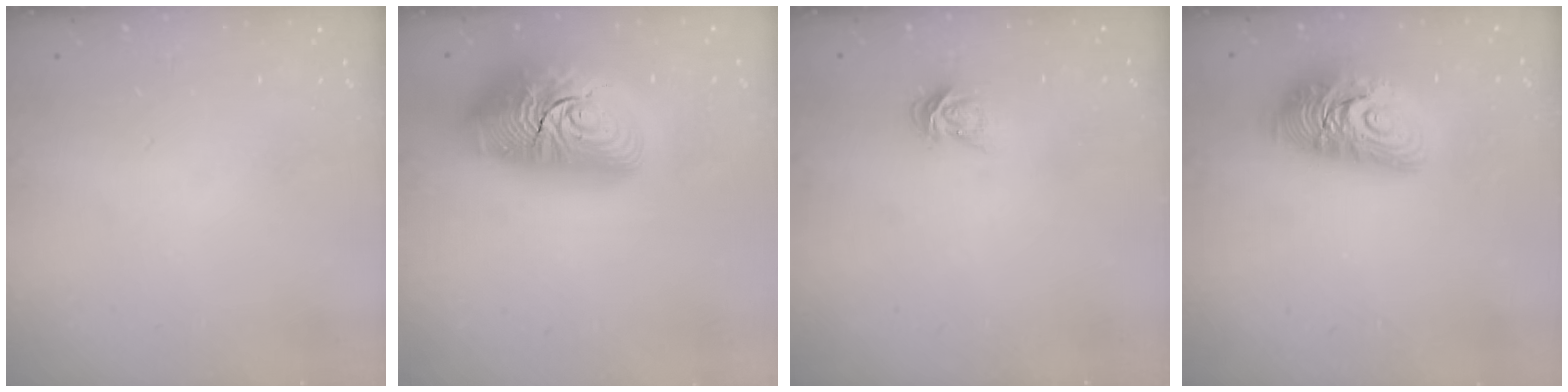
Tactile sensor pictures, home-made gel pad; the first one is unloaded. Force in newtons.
{"total": 23.5, "press": 23.4, "slide": 1.6}
{"total": 4.9, "press": 4.9, "slide": 0.7}
{"total": 12.9, "press": 12.9, "slide": 1.0}